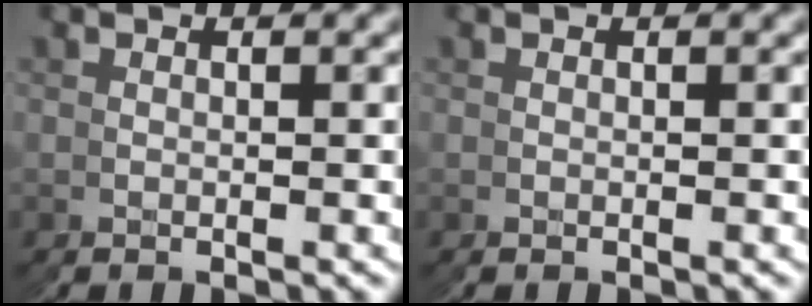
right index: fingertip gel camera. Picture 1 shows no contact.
{"total": 0.0}